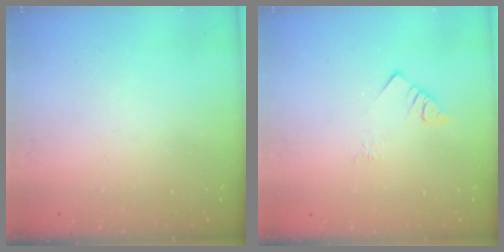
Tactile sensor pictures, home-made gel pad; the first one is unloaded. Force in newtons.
{"total": 2.7, "press": 2.7, "slide": 0.3}